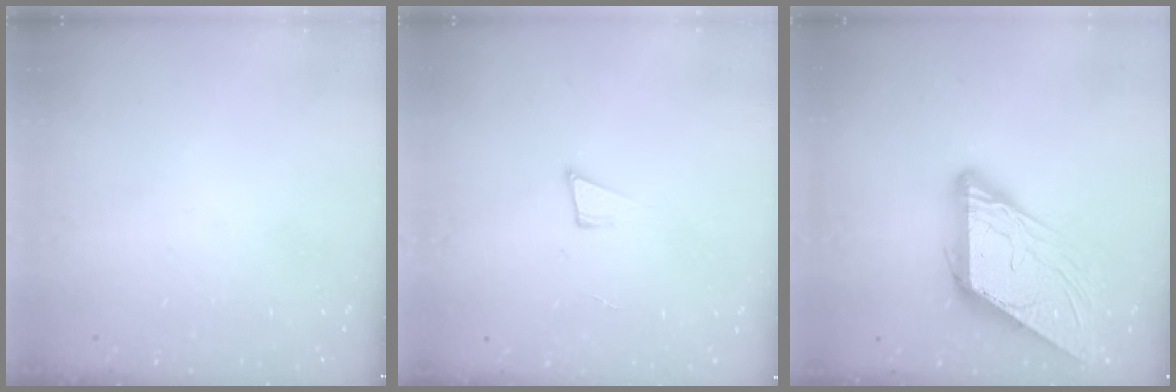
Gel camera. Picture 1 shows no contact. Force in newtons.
{"total": 5.7, "press": 4.5, "slide": 3.4}
{"total": 13.1, "press": 13.1, "slide": 1.3}